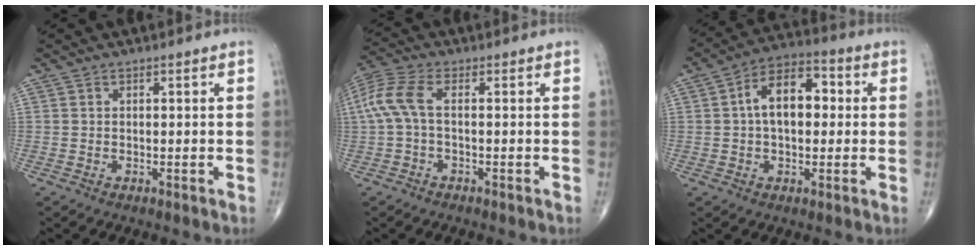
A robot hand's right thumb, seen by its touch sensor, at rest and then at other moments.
{"total": 7.1, "force": [0.0, 3.1, 6.4], "torque": [-0.170, 0.026, -0.003]}
{"total": 11.5, "force": [1.2, 6.8, 9.2], "torque": [-0.134, 0.027, 0.010]}